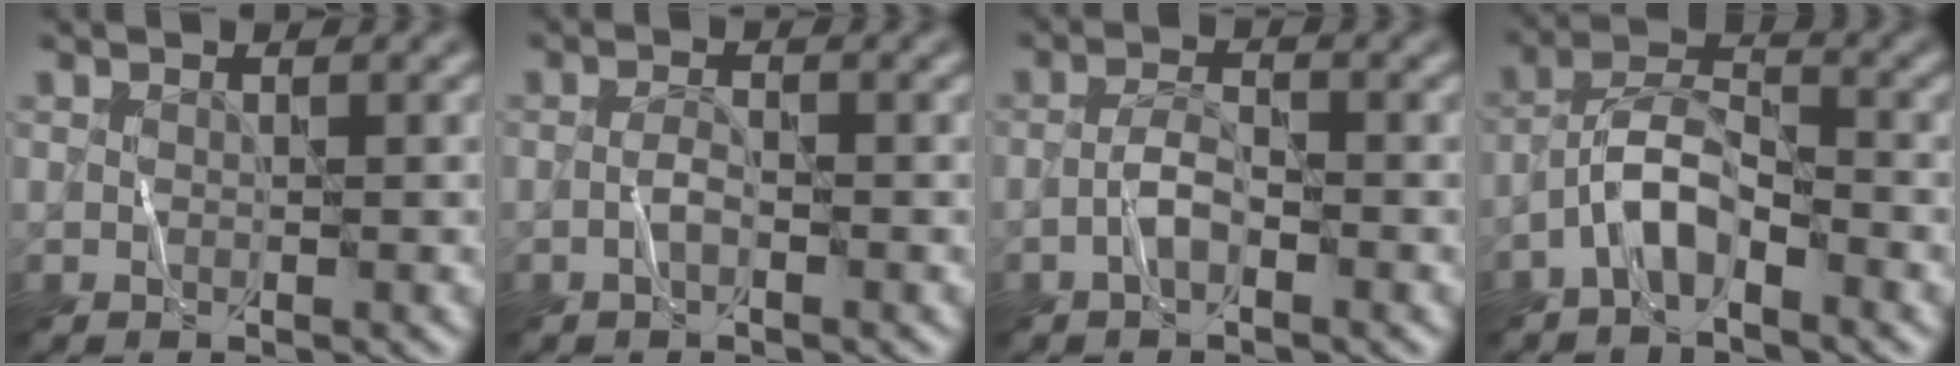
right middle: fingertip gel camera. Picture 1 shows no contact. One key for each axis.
{"total": 1.2, "fx": -0.5, "fy": 0.3, "fz": 1.0, "tx": -0.023, "ty": 0.004, "tz": -0.014}
{"total": 2.0, "fx": -1.0, "fy": 0.6, "fz": 1.5, "tx": -0.029, "ty": 0.010, "tz": -0.024}
{"total": 4.0, "fx": -2.5, "fy": 1.5, "fz": 2.8, "tx": -0.050, "ty": 0.017, "tz": -0.057}